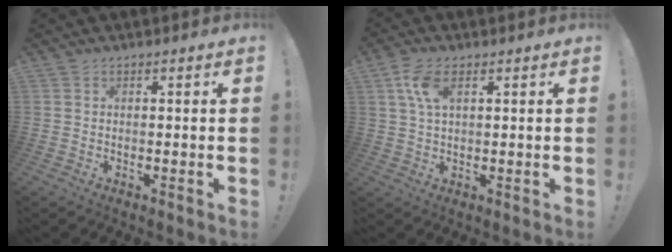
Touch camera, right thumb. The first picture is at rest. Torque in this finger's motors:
{"motor_torque": [-0.40, 0.56, 0.04, 0.44, -0.01]}